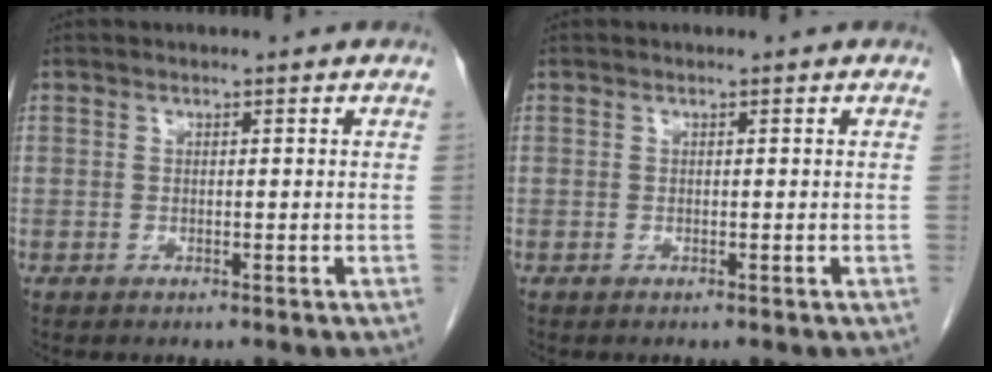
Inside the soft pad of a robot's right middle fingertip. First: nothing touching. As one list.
[{"total": 0.0}]